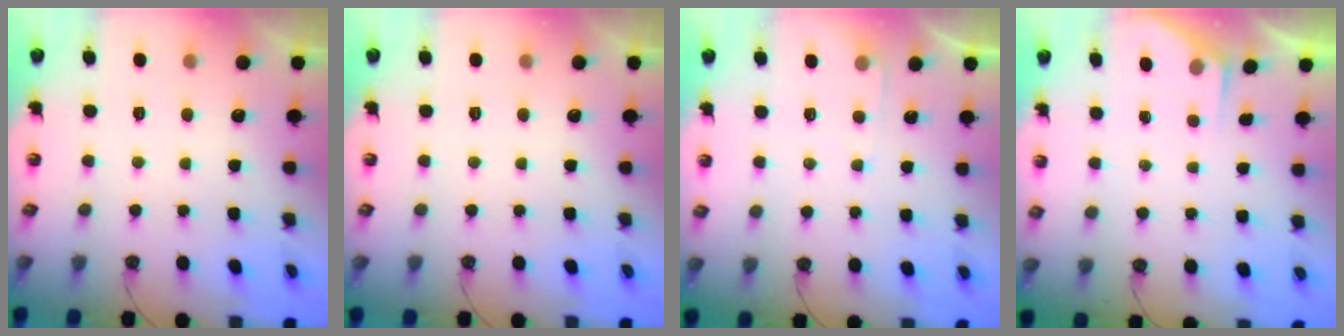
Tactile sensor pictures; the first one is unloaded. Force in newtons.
{"total": 0.0}
{"total": 3.3, "press": 3.2, "slide": 0.5}
{"total": 2.4, "press": 2.3, "slide": 0.4}